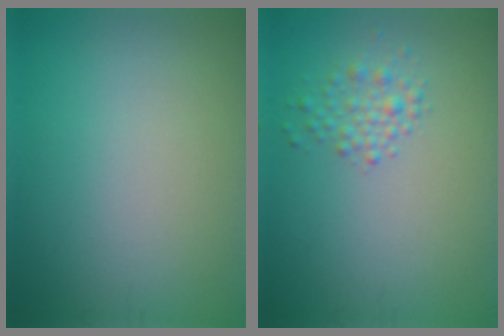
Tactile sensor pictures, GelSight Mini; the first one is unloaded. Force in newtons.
{"total": 1.9, "press": 1.9, "slide": 0.1}